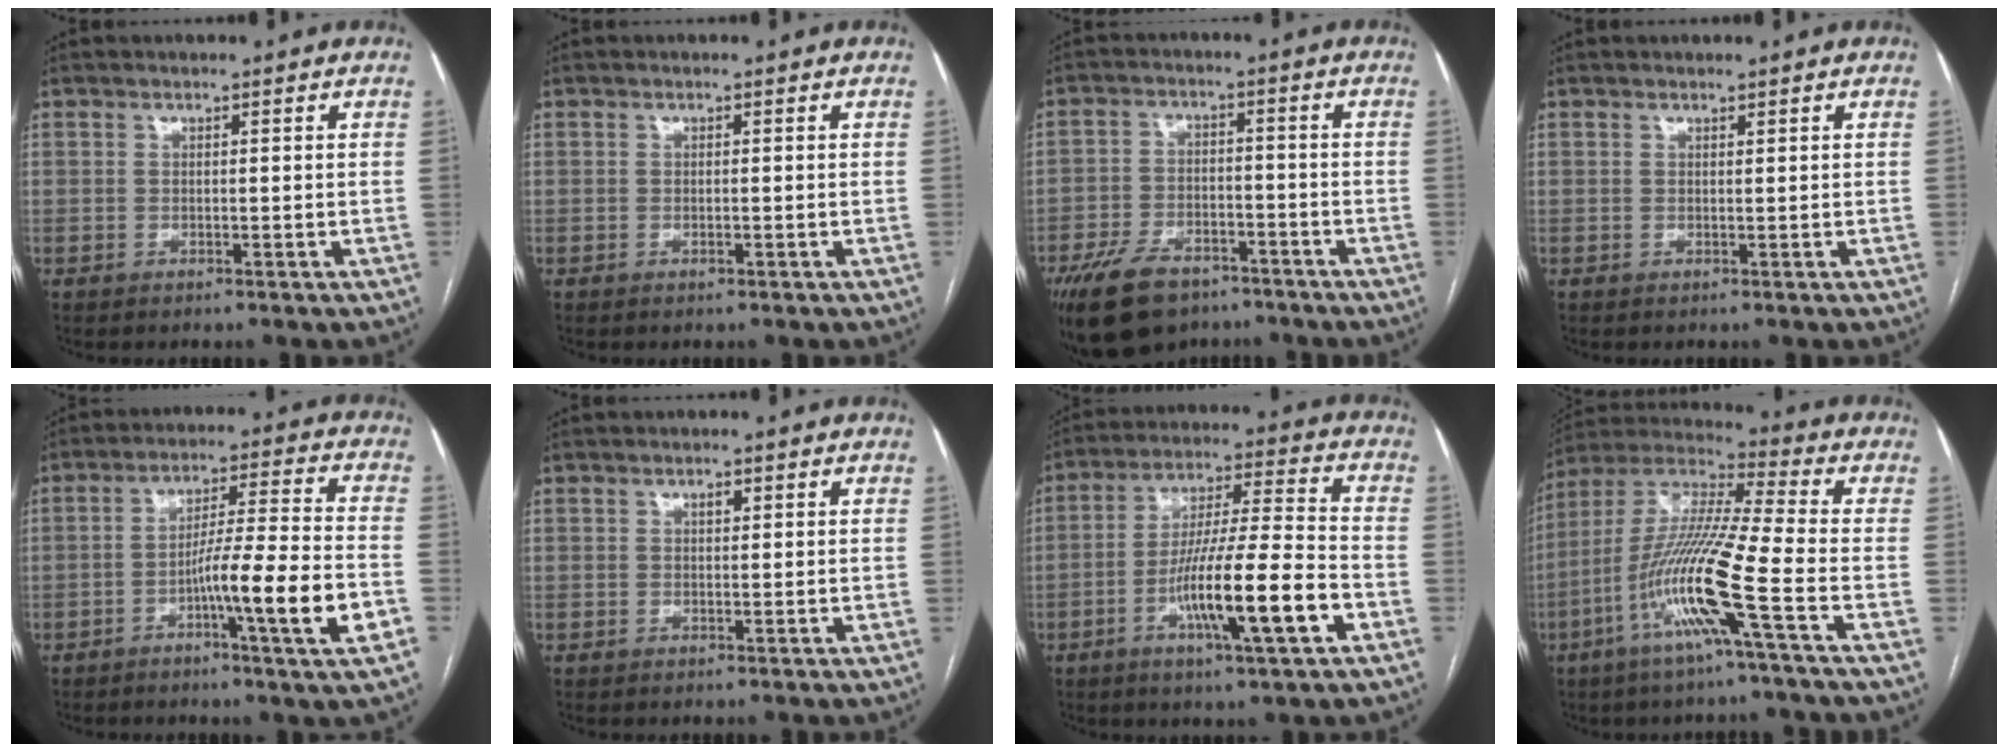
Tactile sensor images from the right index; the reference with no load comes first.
{"total": 0.6, "force": [-0.2, 0.1, 0.6], "torque": [-0.013, -0.002, -0.002]}
{"total": 11.6, "force": [-7.9, 6.2, 5.6], "torque": [-0.108, -0.002, -0.129]}
{"total": 0.0}
{"total": 12.5, "force": [-4.6, -0.9, 11.6], "torque": [-0.189, -0.003, -0.078]}
{"total": 0.7, "force": [0.3, 0.4, 0.5], "torque": [-0.010, 0.000, 0.004]}
{"total": 15.2, "force": [-5.7, 0.6, 14.1], "torque": [-0.248, -0.006, -0.097]}
{"total": 15.0, "force": [-6.0, -1.0, 13.7], "torque": [-0.282, -0.008, -0.124]}